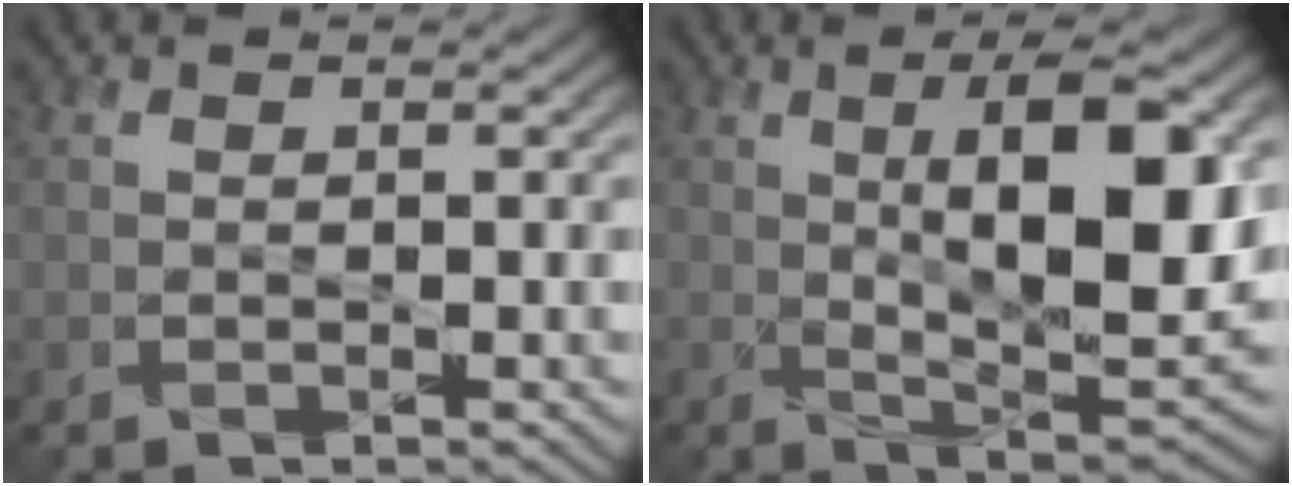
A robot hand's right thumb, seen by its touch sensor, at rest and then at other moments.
{"total": 12.4, "force": [2.4, 4.6, 11.3], "torque": [-0.170, -0.005, 0.039]}